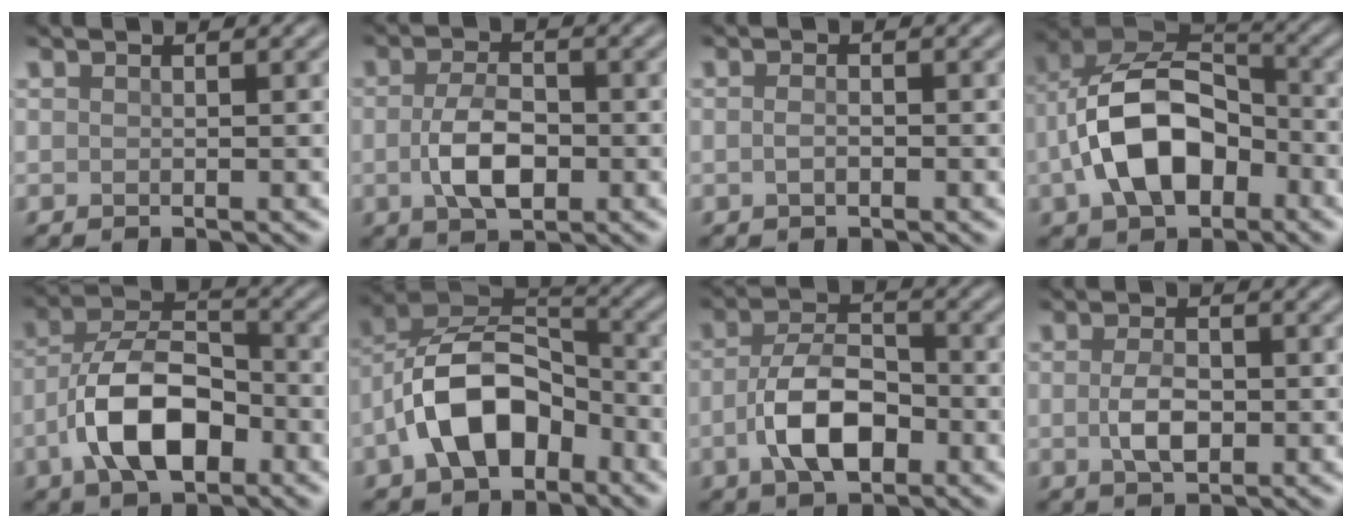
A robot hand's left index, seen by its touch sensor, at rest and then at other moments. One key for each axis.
{"total": 4.5, "fx": -0.9, "fy": 2.4, "fz": 3.7, "tx": -0.081, "ty": -0.002, "tz": -0.018}
{"total": 1.0, "fx": -0.3, "fy": 0.5, "fz": 0.9, "tx": -0.022, "ty": 0.000, "tz": -0.008}
{"total": 10.4, "fx": -2.5, "fy": 6.4, "fz": 7.7, "tx": -0.154, "ty": 0.016, "tz": -0.051}
{"total": 8.4, "fx": -3.1, "fy": 4.4, "fz": 6.4, "tx": -0.119, "ty": 0.012, "tz": -0.062}
{"total": 9.1, "fx": -3.5, "fy": 5.2, "fz": 6.6, "tx": -0.124, "ty": 0.021, "tz": -0.072}
{"total": 6.4, "fx": -2.1, "fy": 3.4, "fz": 5.0, "tx": -0.095, "ty": 0.001, "tz": -0.042}
{"total": 2.9, "fx": -0.4, "fy": 1.6, "fz": 2.4, "tx": -0.050, "ty": -0.002, "tz": -0.007}